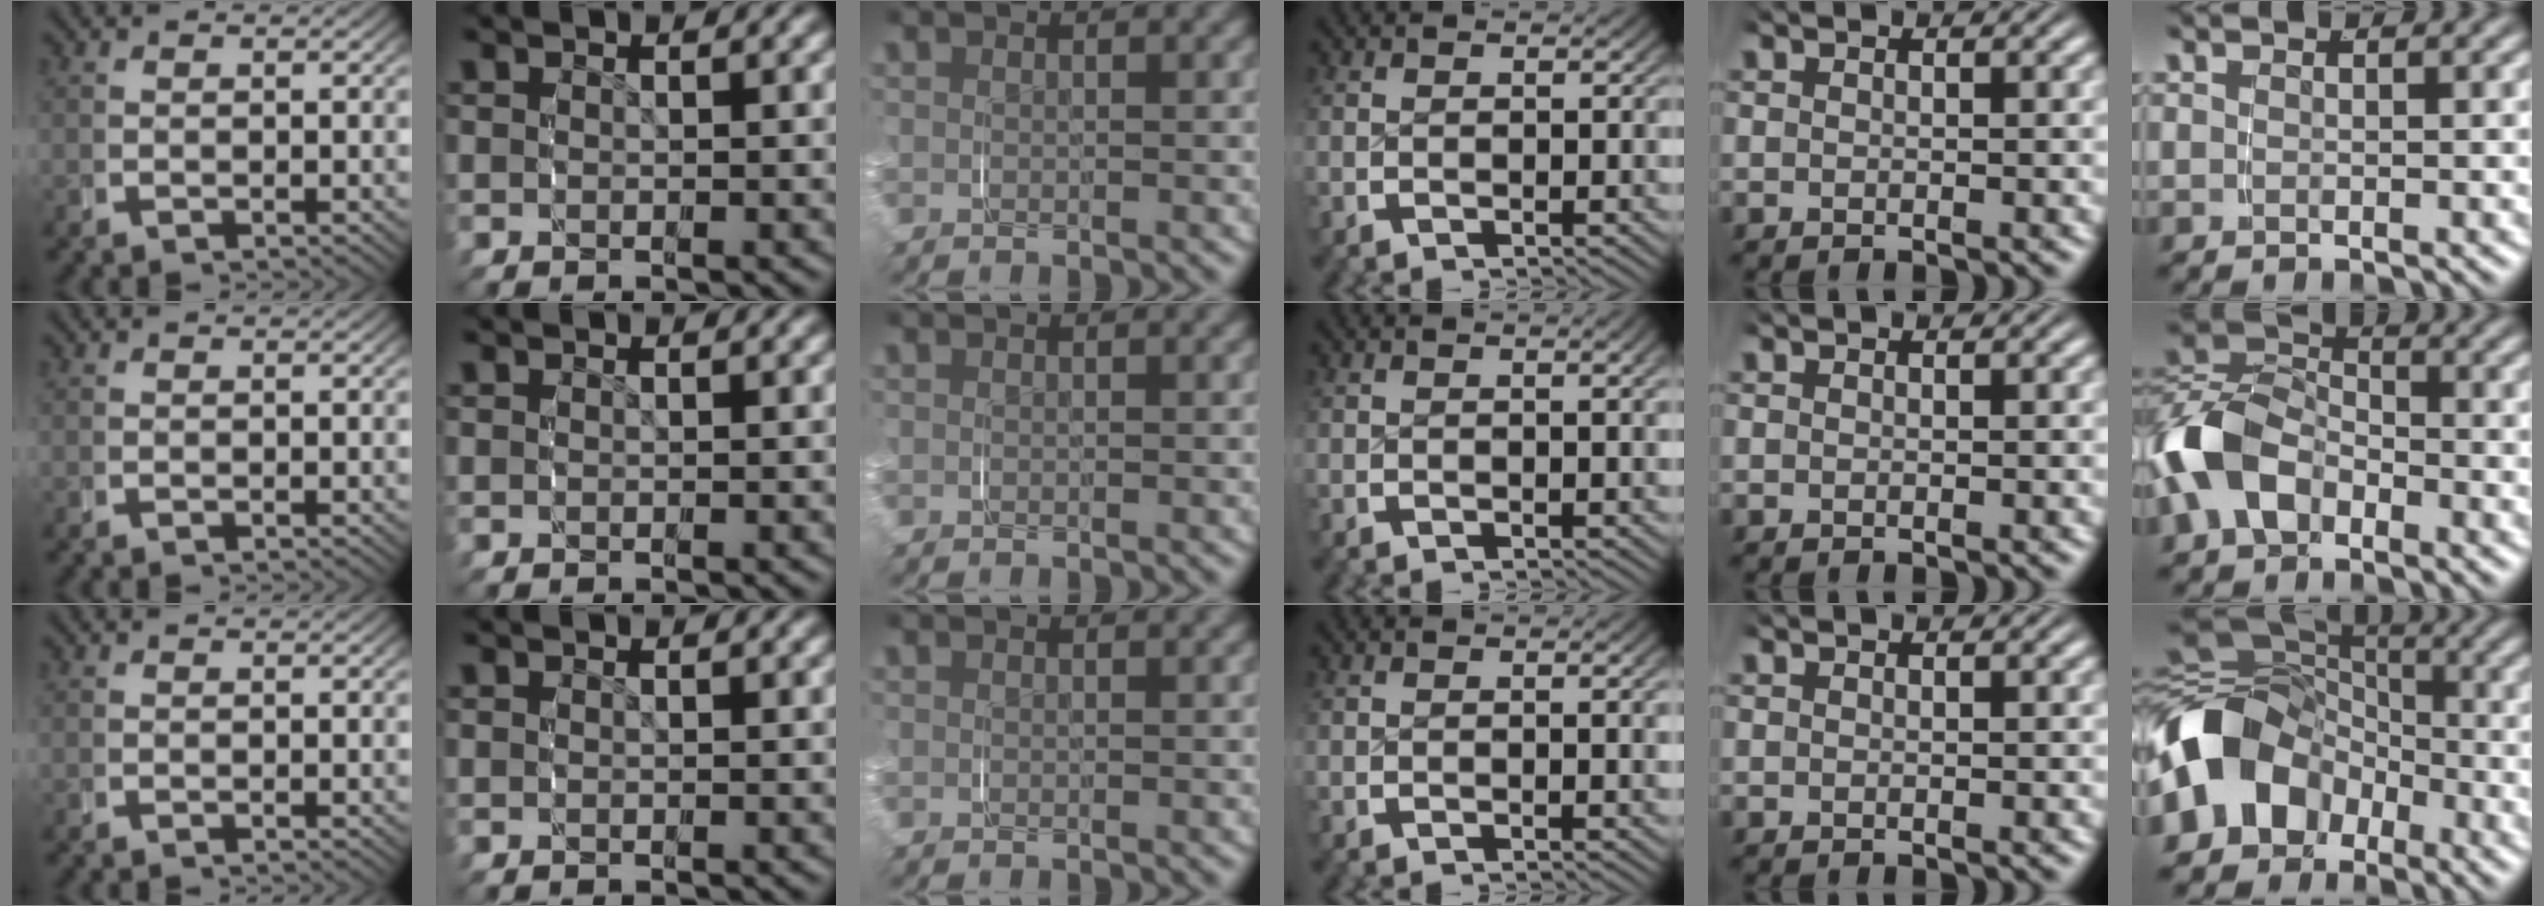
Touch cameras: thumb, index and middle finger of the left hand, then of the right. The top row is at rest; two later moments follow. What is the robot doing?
{"motion": "grasp_and_lifting", "object": "keyboard"}